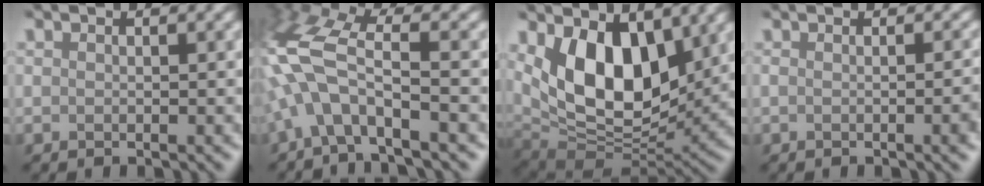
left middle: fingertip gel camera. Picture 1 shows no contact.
{"total": 7.1, "force": [-2.8, 2.4, 6.0], "torque": [-0.162, 0.017, -0.052]}
{"total": 8.2, "force": [2.4, 4.5, 6.4], "torque": [-0.117, -0.011, 0.056]}
{"total": 2.7, "force": [-0.6, 0.6, 2.6], "torque": [-0.016, 0.007, -0.006]}